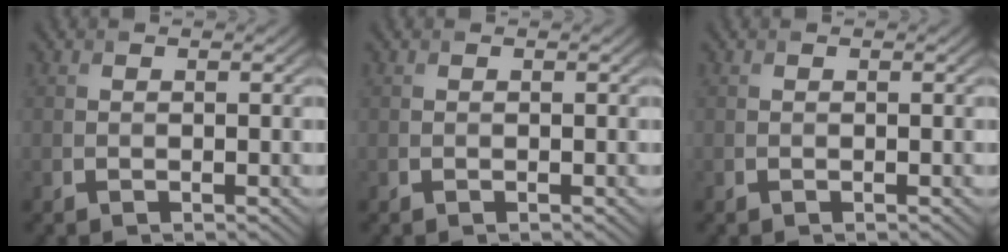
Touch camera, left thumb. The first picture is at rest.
{"total": 0.0}
{"total": 0.0}